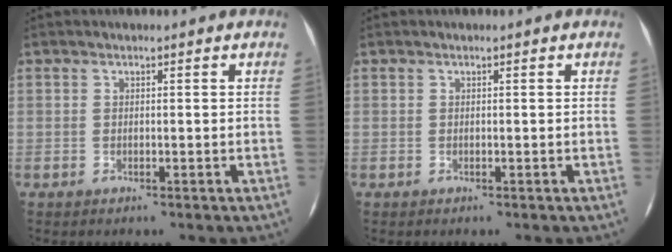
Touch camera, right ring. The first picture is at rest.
{"total": 0.0}